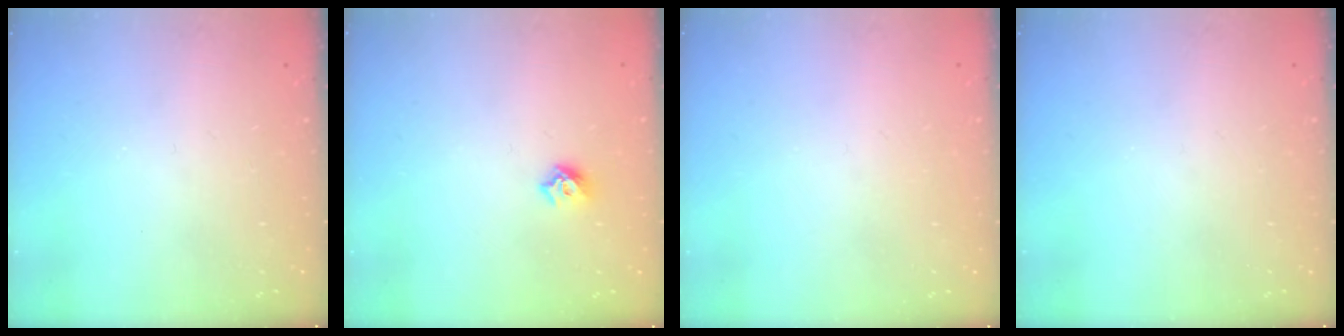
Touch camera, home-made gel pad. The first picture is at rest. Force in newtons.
{"total": 5.4, "press": 5.3, "slide": 1.0}
{"total": 0.8, "press": 0.8, "slide": 0.0}
{"total": 0.0}